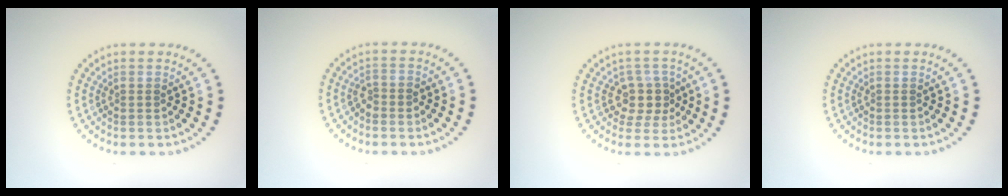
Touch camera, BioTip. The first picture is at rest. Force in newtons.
{"total": 1.0, "press": 0.9, "slide": 0.4}
{"total": 2.6, "press": 2.1, "slide": 1.5}
{"total": 0.0}